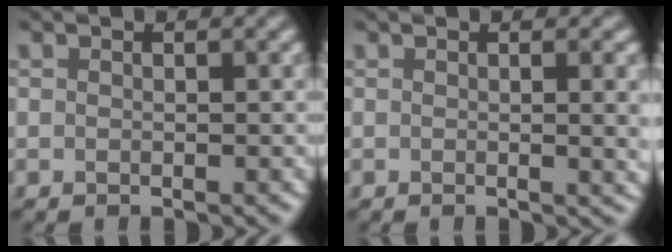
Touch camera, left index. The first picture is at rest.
{"total": 3.8, "force": [0.2, 1.3, 3.5], "torque": [-0.028, 0.000, 0.002]}